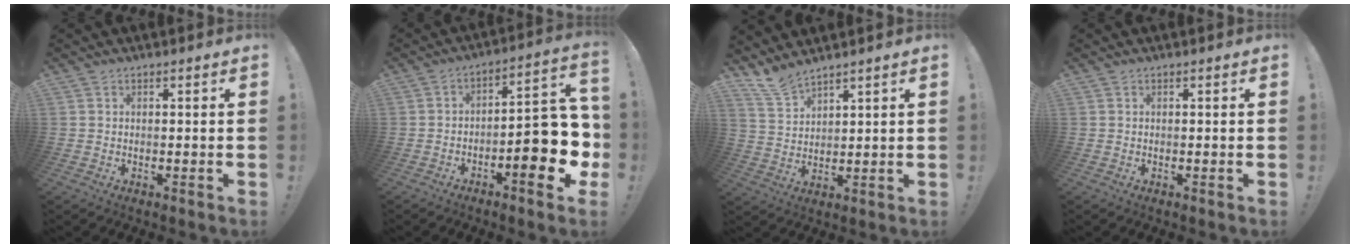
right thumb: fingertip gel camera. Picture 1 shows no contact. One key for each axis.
{"total": 16.2, "fx": -5.3, "fy": 5.8, "fz": 14.2, "tx": -0.164, "ty": 0.027, "tz": -0.077}
{"total": 6.9, "fx": 6.2, "fy": 1.6, "fz": 2.4, "tx": -0.058, "ty": -0.036, "tz": 0.120}
{"total": 0.0}